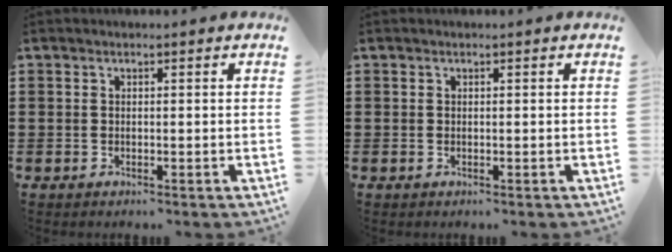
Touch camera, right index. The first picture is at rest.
{"total": 0.0}